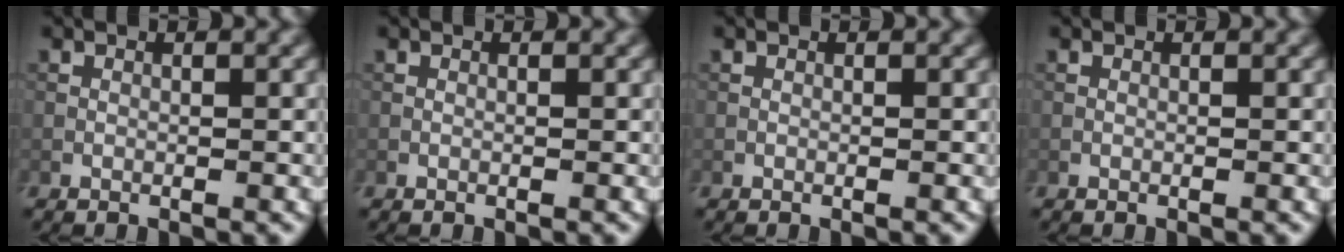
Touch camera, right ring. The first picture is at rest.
{"total": 0.0}
{"total": 0.0}
{"total": 0.0}